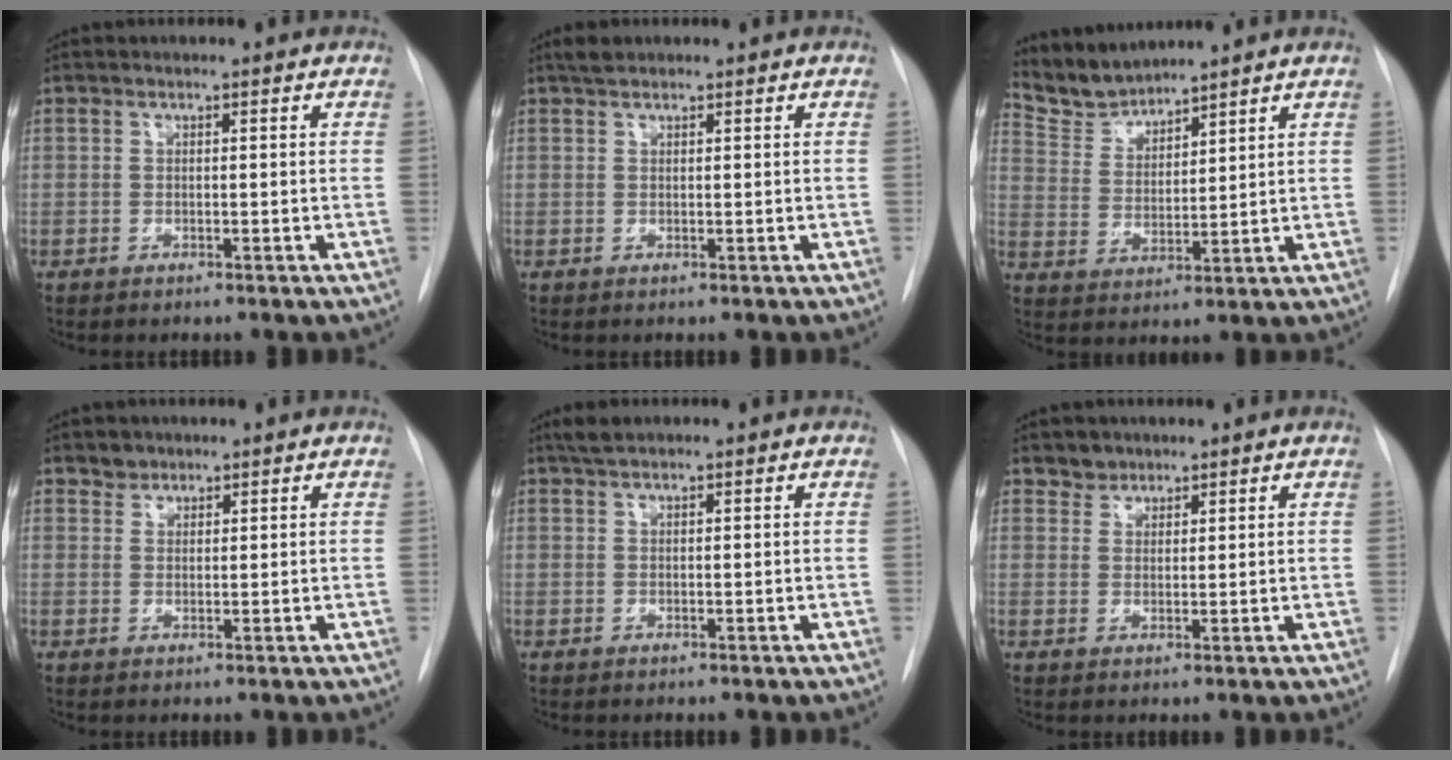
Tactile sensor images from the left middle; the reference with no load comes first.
{"total": 1.5, "force": [1.3, 0.5, 0.6], "torque": [-0.014, 0.011, 0.024]}
{"total": 6.6, "force": [6.5, 0.8, 0.2], "torque": [-0.016, 0.006, 0.143]}
{"total": 1.8, "force": [1.5, 1.1, -0.1], "torque": [0.006, 0.002, 0.021]}
{"total": 1.8, "force": [1.5, 0.3, 0.9], "torque": [-0.021, 0.012, 0.030]}
{"total": 2.4, "force": [1.9, 1.3, -0.2], "torque": [0.010, 0.004, 0.029]}